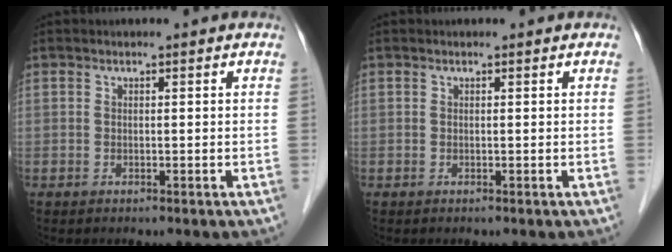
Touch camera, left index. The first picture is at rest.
{"total": 0.0}